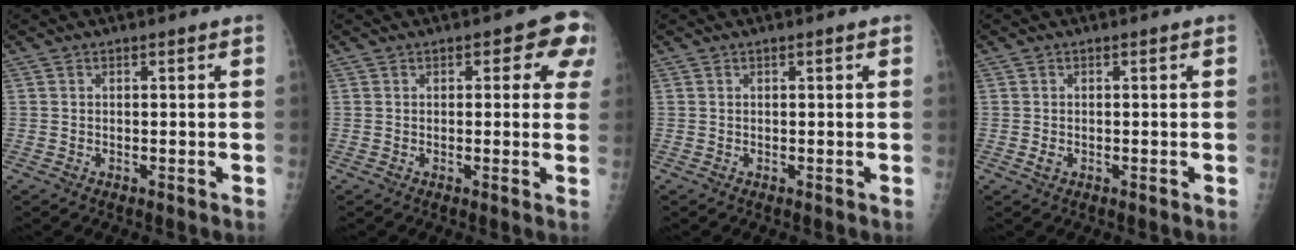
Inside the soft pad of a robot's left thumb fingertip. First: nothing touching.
{"total": 6.6, "force": [2.7, 3.5, 4.8], "torque": [-0.007, -0.001, 0.019]}
{"total": 0.6, "force": [0.3, 0.1, 0.5], "torque": [-0.008, 0.001, 0.003]}
{"total": 1.0, "force": [-0.2, 0.7, 0.6], "torque": [-0.012, -0.002, -0.003]}